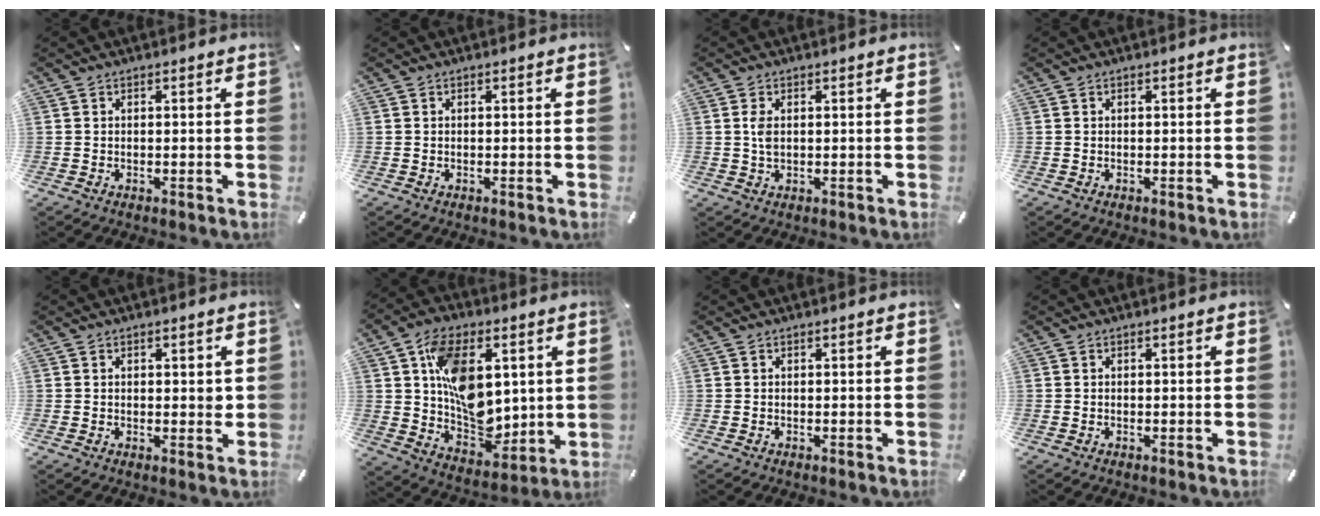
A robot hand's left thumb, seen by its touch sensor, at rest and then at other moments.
{"total": 0.0}
{"total": 2.6, "force": [0.4, 1.5, 2.2], "torque": [-0.062, 0.001, 0.001]}
{"total": 0.0}
{"total": 2.1, "force": [0.3, 1.1, 1.7], "torque": [-0.018, -0.003, 0.001]}
{"total": 16.7, "force": [3.7, 11.6, 11.4], "torque": [-0.189, -0.002, 0.079]}
{"total": 0.0}
{"total": 0.0}